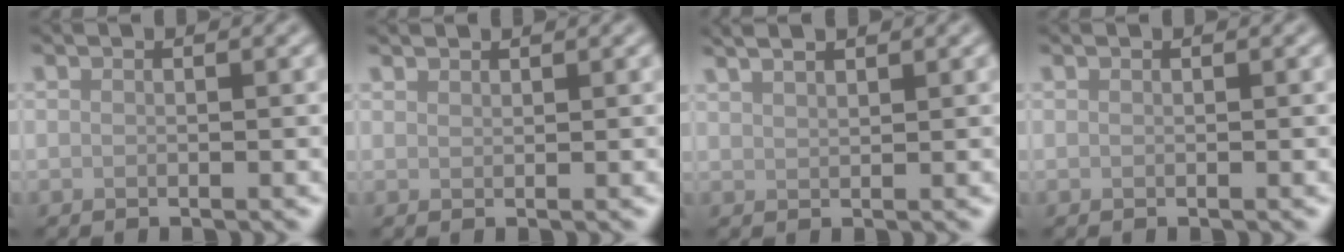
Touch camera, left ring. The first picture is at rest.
{"total": 1.1, "force": [1.1, 0.1, 0.0], "torque": [0.001, 0.002, 0.021]}
{"total": 3.3, "force": [2.4, 1.2, 2.0], "torque": [-0.012, 0.018, 0.021]}
{"total": 0.0}